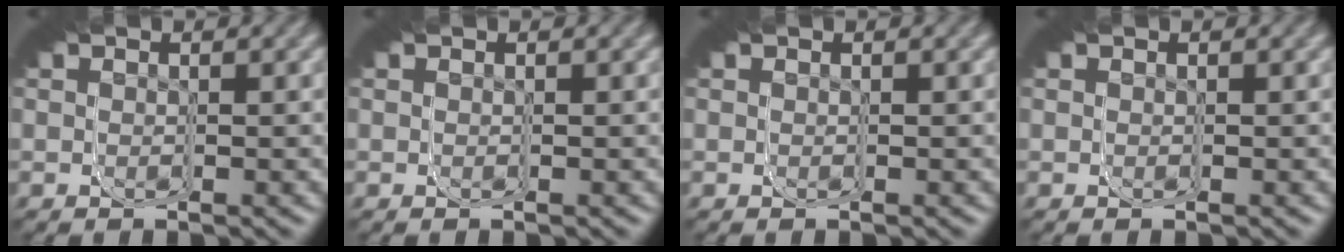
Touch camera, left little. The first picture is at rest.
{"total": 0.0}
{"total": 0.0}
{"total": 0.0}